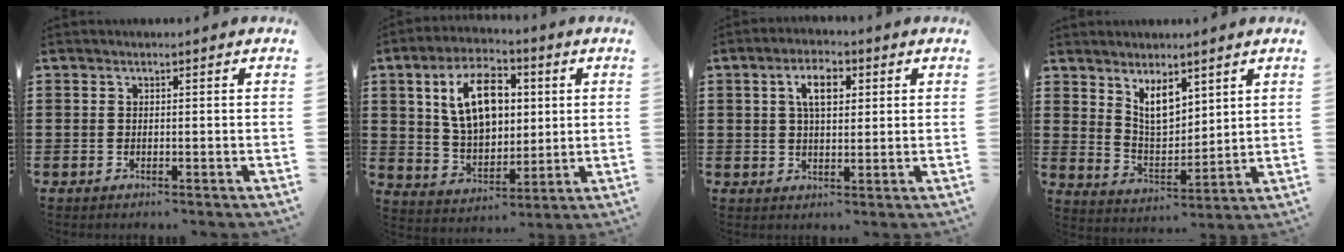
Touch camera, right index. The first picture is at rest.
{"total": 11.9, "force": [3.2, 6.9, 9.1], "torque": [-0.178, 0.018, 0.055]}
{"total": 5.0, "force": [1.5, 2.4, 4.1], "torque": [-0.082, 0.009, 0.022]}
{"total": 6.5, "force": [4.0, 3.2, 4.1], "torque": [-0.085, -0.007, 0.073]}